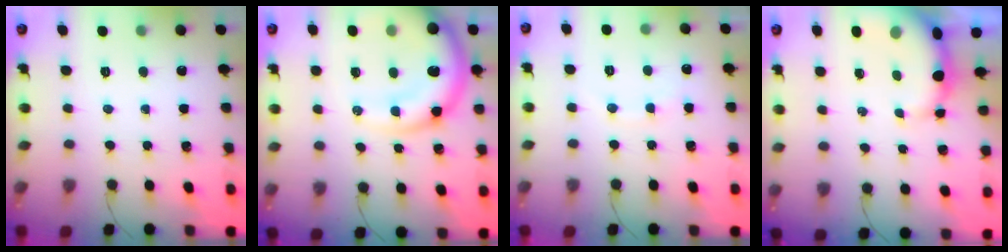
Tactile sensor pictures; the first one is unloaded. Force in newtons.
{"total": 16.5, "press": 16.1, "slide": 3.5}
{"total": 7.7, "press": 7.6, "slide": 1.2}
{"total": 8.3, "press": 8.1, "slide": 1.5}